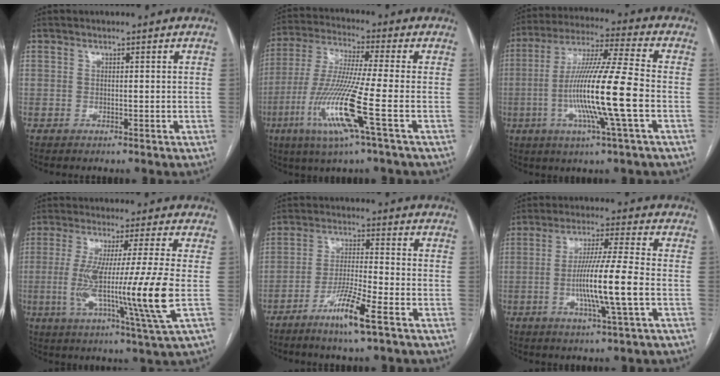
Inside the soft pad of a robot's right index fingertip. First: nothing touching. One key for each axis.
{"total": 14.1, "fx": -5.1, "fy": -0.9, "fz": 13.1, "tx": -0.275, "ty": -0.026, "tz": -0.104}
{"total": 15.8, "fx": -3.4, "fy": -0.7, "fz": 15.4, "tx": -0.295, "ty": -0.008, "tz": -0.073}
{"total": 15.5, "fx": -1.9, "fy": -1.6, "fz": 15.3, "tx": -0.288, "ty": -0.030, "tz": -0.041}
{"total": 8.1, "fx": -4.8, "fy": -0.1, "fz": 6.6, "tx": -0.129, "ty": -0.012, "tz": -0.090}
{"total": 10.8, "fx": -2.2, "fy": -0.6, "fz": 10.6, "tx": -0.200, "ty": -0.009, "tz": -0.047}